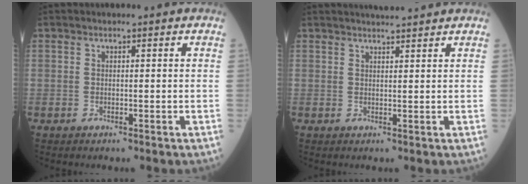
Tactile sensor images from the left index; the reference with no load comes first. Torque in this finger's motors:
{"motor_torque": [-0.08, -0.34, 0.03, 0.03]}